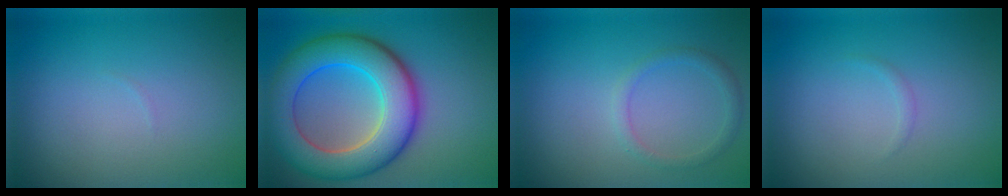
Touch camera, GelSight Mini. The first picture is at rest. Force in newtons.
{"total": 10.1, "press": 10.1, "slide": 0.2}
{"total": 1.4, "press": 1.4, "slide": 0.2}
{"total": 0.5, "press": 0.5, "slide": 0.0}